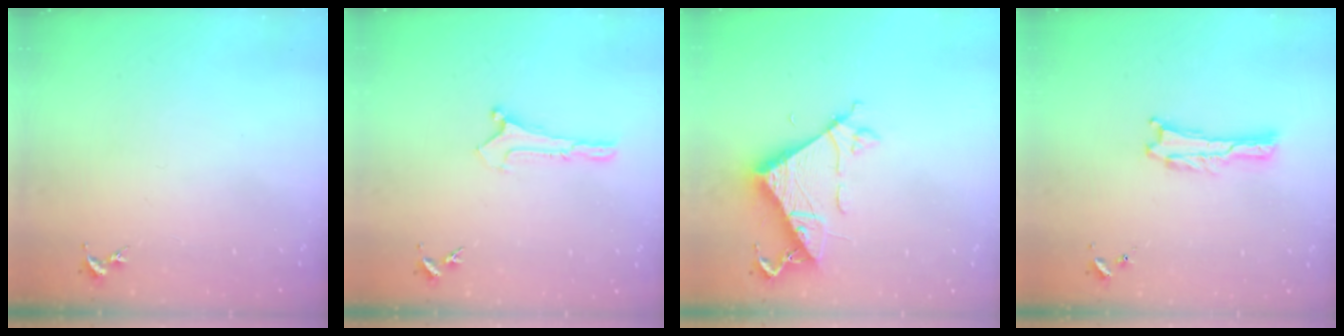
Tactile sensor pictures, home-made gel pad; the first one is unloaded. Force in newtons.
{"total": 0.0}
{"total": 8.3, "press": 8.3, "slide": 0.8}
{"total": 0.0}